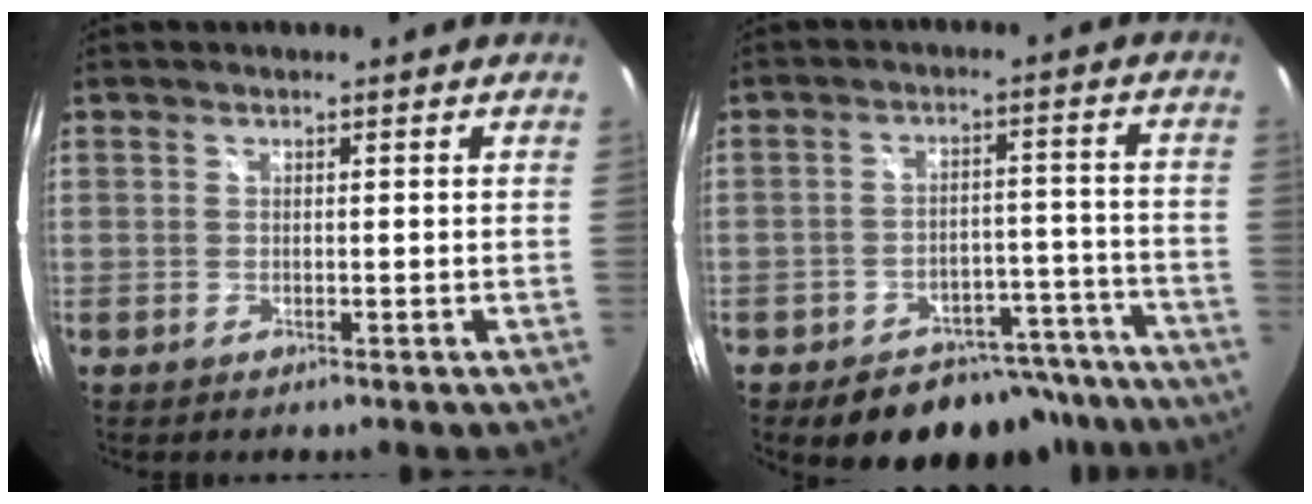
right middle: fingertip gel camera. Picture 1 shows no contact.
{"total": 15.2, "force": [-12.1, 8.0, 4.7], "torque": [-0.088, 0.034, -0.139]}